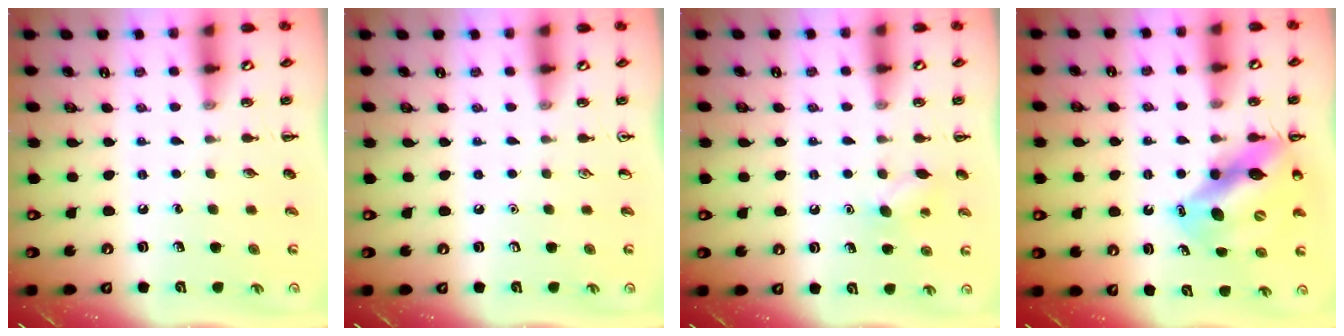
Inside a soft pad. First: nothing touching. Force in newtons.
{"total": 0.0}
{"total": 7.2, "press": 7.0, "slide": 1.9}
{"total": 12.9, "press": 12.3, "slide": 3.8}